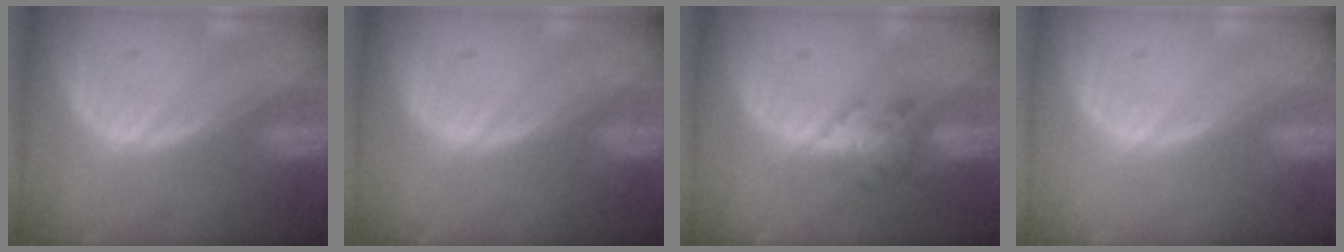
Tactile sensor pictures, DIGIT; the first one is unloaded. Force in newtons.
{"total": 0.0}
{"total": 4.8, "press": 4.5, "slide": 1.6}
{"total": 0.0}